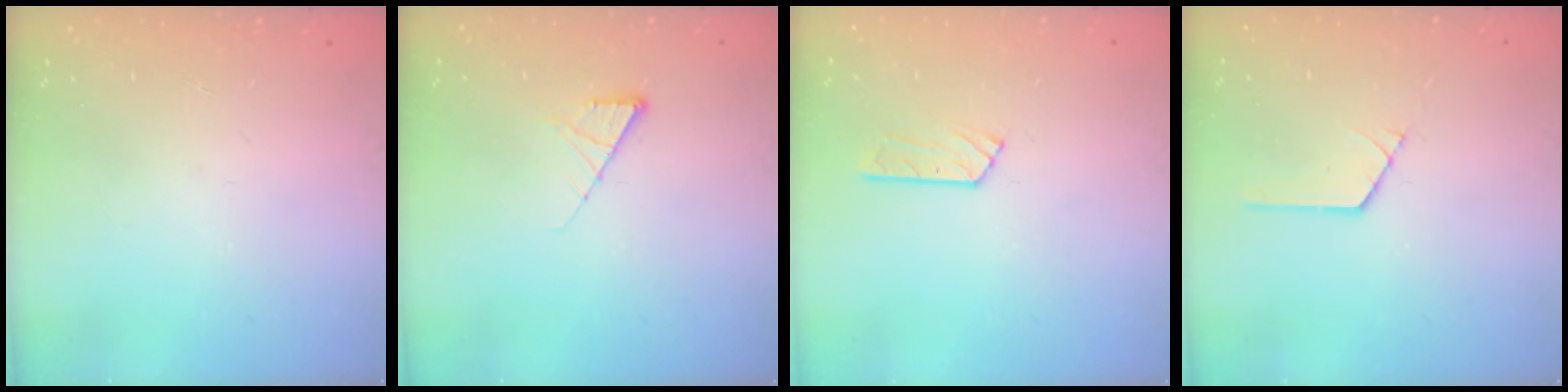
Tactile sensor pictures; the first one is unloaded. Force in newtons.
{"total": 5.0, "press": 5.0, "slide": 0.7}
{"total": 3.3, "press": 3.2, "slide": 0.4}
{"total": 1.1, "press": 1.0, "slide": 0.1}